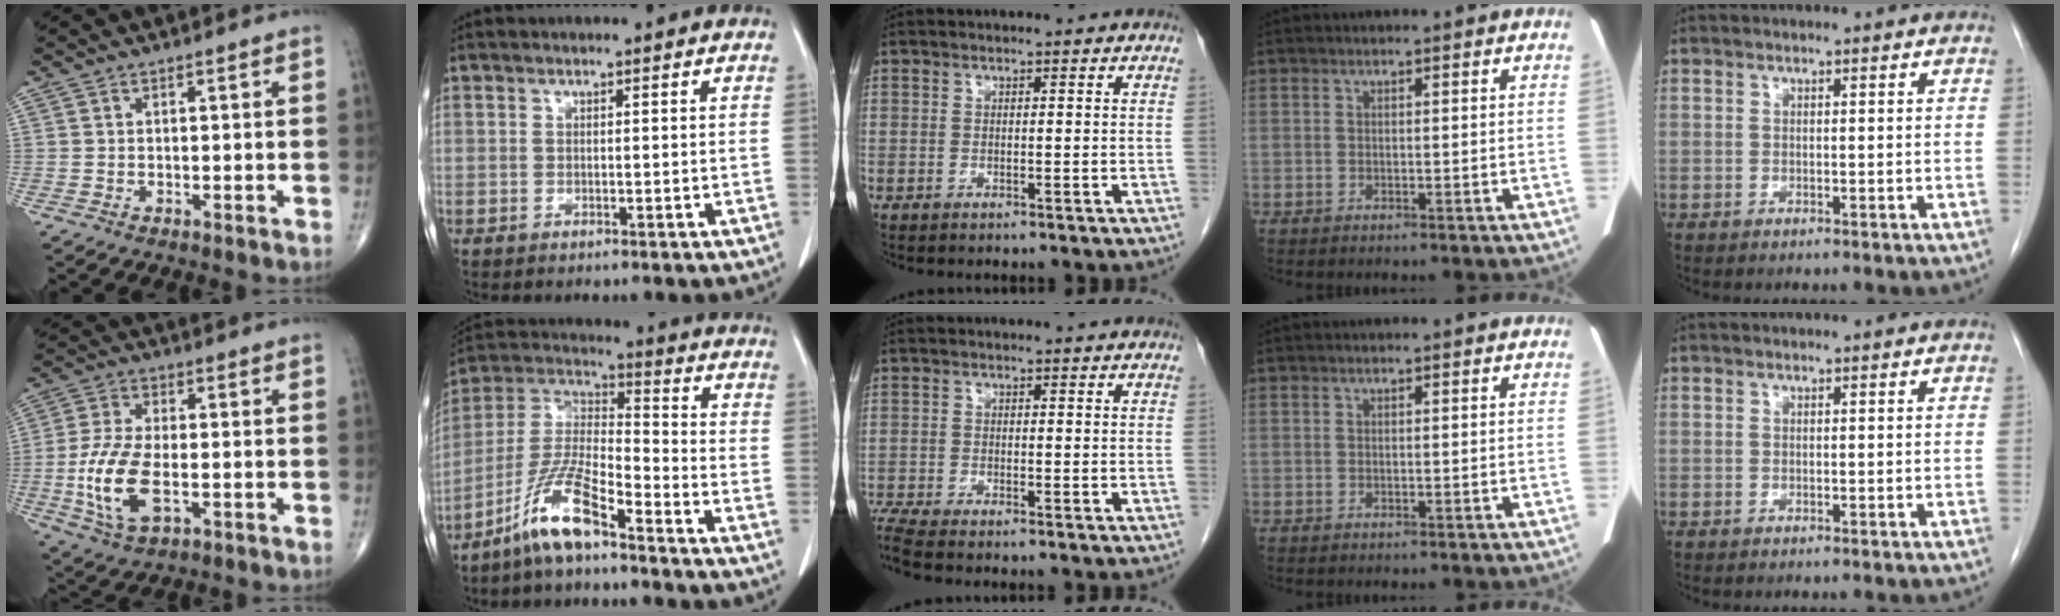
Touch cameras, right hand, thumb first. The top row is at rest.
{"thumb": {"total": 12.2, "force": [-2.6, 5.9, 10.3], "torque": [-0.219, 0.003, -0.046]}, "index": {"total": 10.9, "force": [-7.5, 1.6, 7.7], "torque": [-0.167, -0.004, -0.152]}, "middle": {"total": 3.5, "force": [-3.2, -0.6, 1.2], "torque": [-0.036, -0.015, -0.064]}}